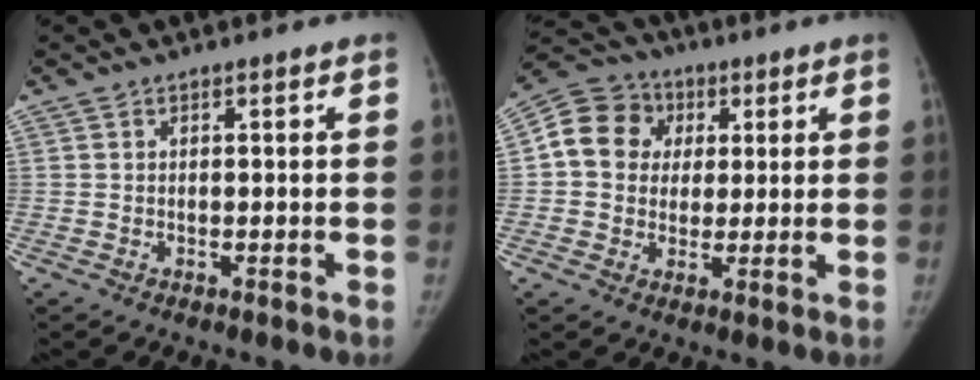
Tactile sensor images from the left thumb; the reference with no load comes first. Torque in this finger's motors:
{"motor_torque": [-0.14, 0.25, 0.70, -0.38, 0.03]}